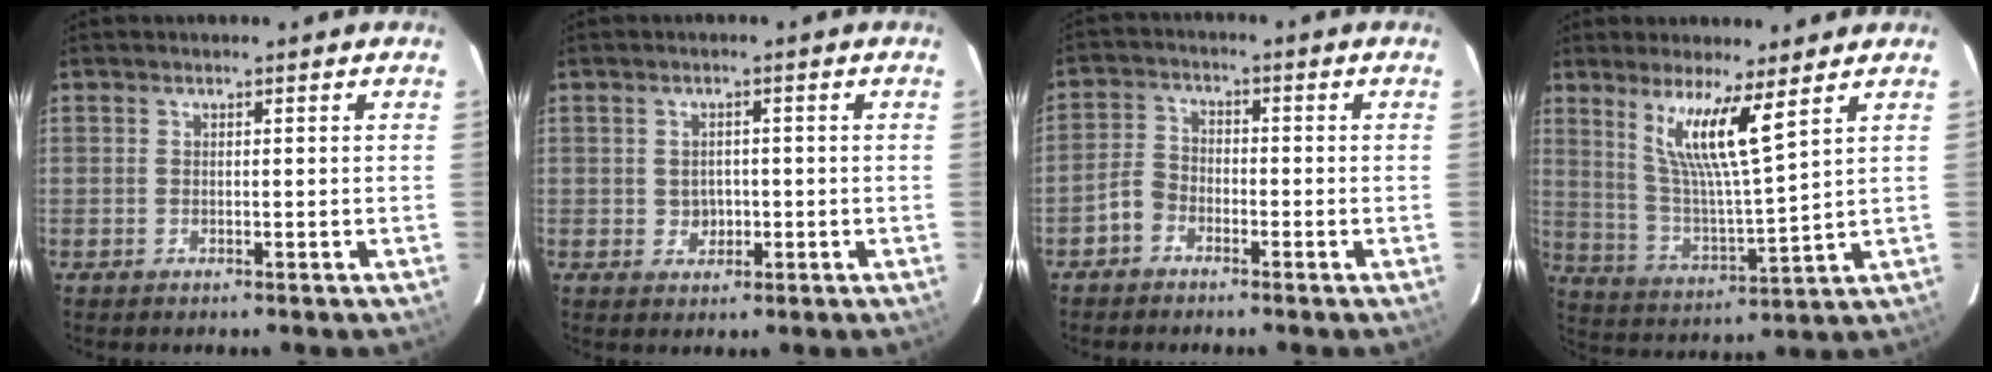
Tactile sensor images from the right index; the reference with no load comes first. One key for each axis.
{"total": 2.9, "fx": -0.4, "fy": 2.6, "fz": 1.1, "tx": -0.018, "ty": 0.006, "tz": 0.000}
{"total": 4.0, "fx": -2.7, "fy": 2.7, "fz": 1.3, "tx": -0.028, "ty": 0.015, "tz": -0.053}
{"total": 10.2, "fx": 6.8, "fy": 0.7, "fz": 7.6, "tx": -0.133, "ty": -0.014, "tz": 0.136}